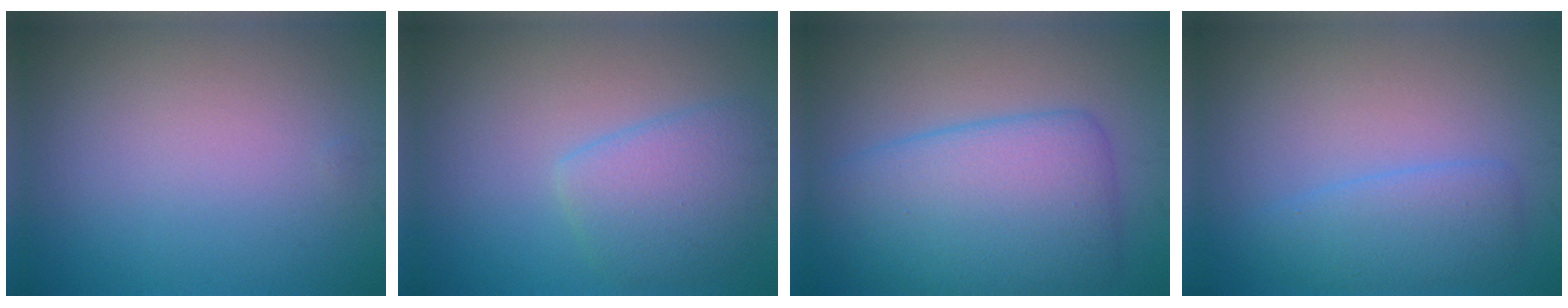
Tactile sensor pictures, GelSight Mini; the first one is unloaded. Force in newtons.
{"total": 3.9, "press": 3.9, "slide": 0.3}
{"total": 8.1, "press": 8.1, "slide": 0.2}
{"total": 3.1, "press": 3.1, "slide": 0.3}